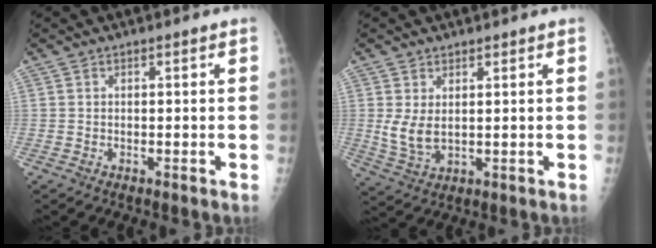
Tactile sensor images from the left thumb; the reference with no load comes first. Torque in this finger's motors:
{"motor_torque": [-0.01, -0.14, 0.53, -0.02, 0.21]}